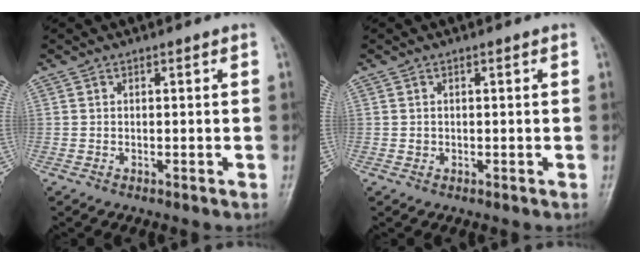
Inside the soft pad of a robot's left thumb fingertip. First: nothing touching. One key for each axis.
{"total": 0.8, "fx": 0.2, "fy": 0.6, "fz": 0.4, "tx": -0.001, "ty": 0.000, "tz": 0.006}